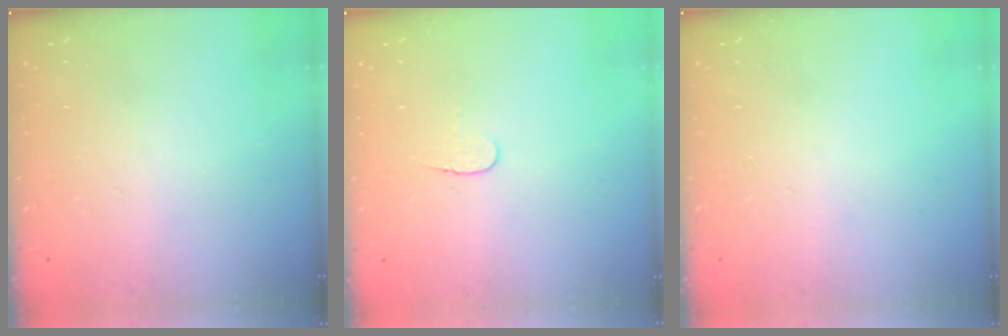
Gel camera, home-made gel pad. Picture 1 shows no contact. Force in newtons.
{"total": 4.0, "press": 4.0, "slide": 0.4}
{"total": 0.0}